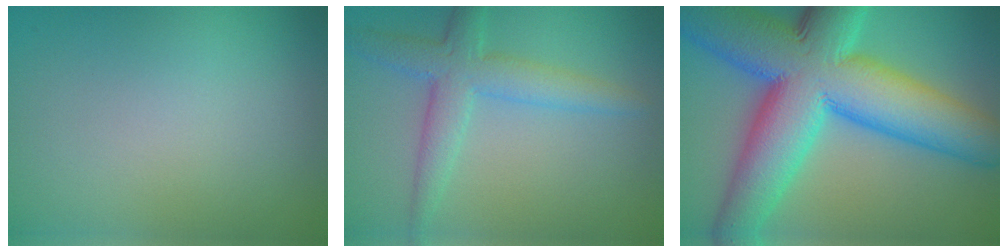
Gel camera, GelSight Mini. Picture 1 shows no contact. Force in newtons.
{"total": 4.2, "press": 4.2, "slide": 0.2}
{"total": 16.0, "press": 16.0, "slide": 0.4}